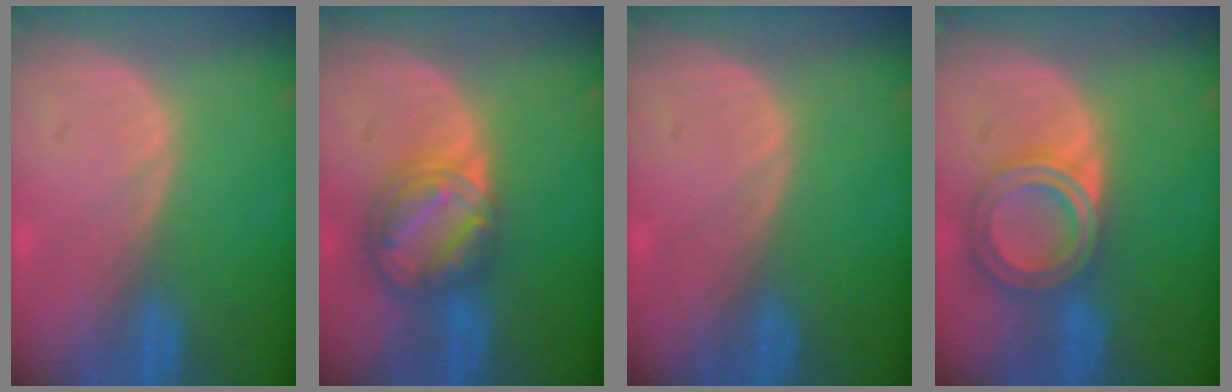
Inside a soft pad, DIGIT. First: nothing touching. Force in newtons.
{"total": 8.1, "press": 6.9, "slide": 4.4}
{"total": 0.0}
{"total": 6.9, "press": 6.2, "slide": 3.1}